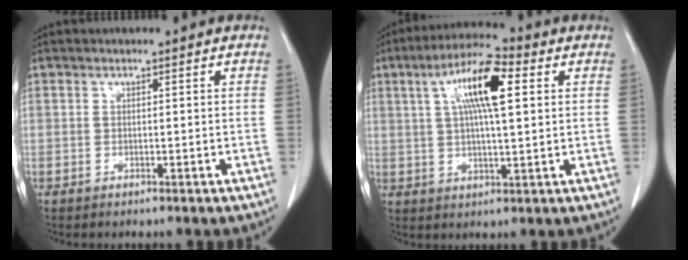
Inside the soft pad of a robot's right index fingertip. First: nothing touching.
{"total": 11.1, "force": [3.6, 1.7, 10.4], "torque": [-0.193, 0.020, 0.060]}